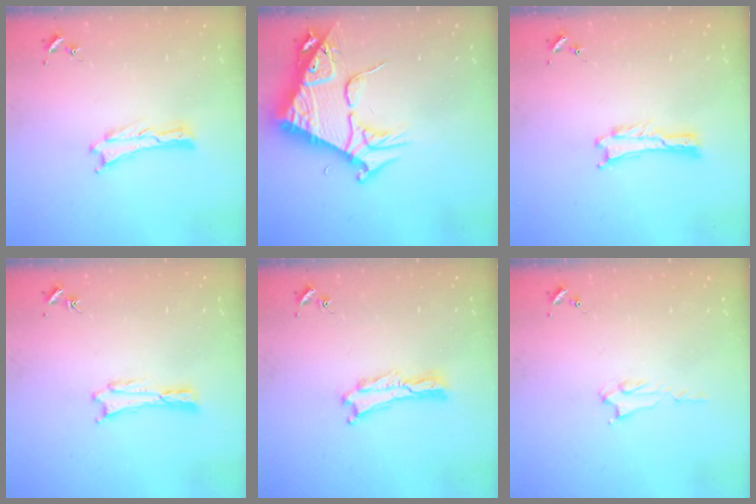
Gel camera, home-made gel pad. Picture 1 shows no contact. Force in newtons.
{"total": 9.9, "press": 9.9, "slide": 1.1}
{"total": 0.0}
{"total": 0.7, "press": 0.7, "slide": 0.1}
{"total": 0.0}
{"total": 2.2, "press": 2.2, "slide": 0.4}